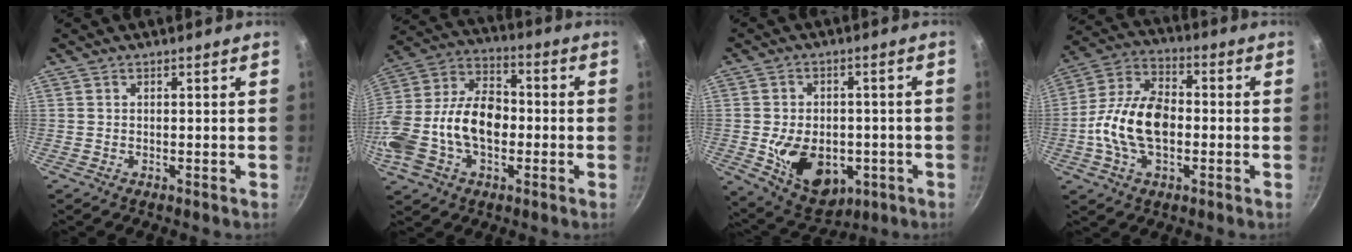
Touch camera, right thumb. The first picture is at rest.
{"total": 21.5, "force": [-3.1, 14.1, 15.9], "torque": [-0.295, 0.050, -0.064]}
{"total": 14.5, "force": [-3.5, 9.8, 10.1], "torque": [-0.132, 0.001, -0.035]}
{"total": 14.9, "force": [-1.9, 9.1, 11.7], "torque": [-0.203, 0.034, -0.050]}